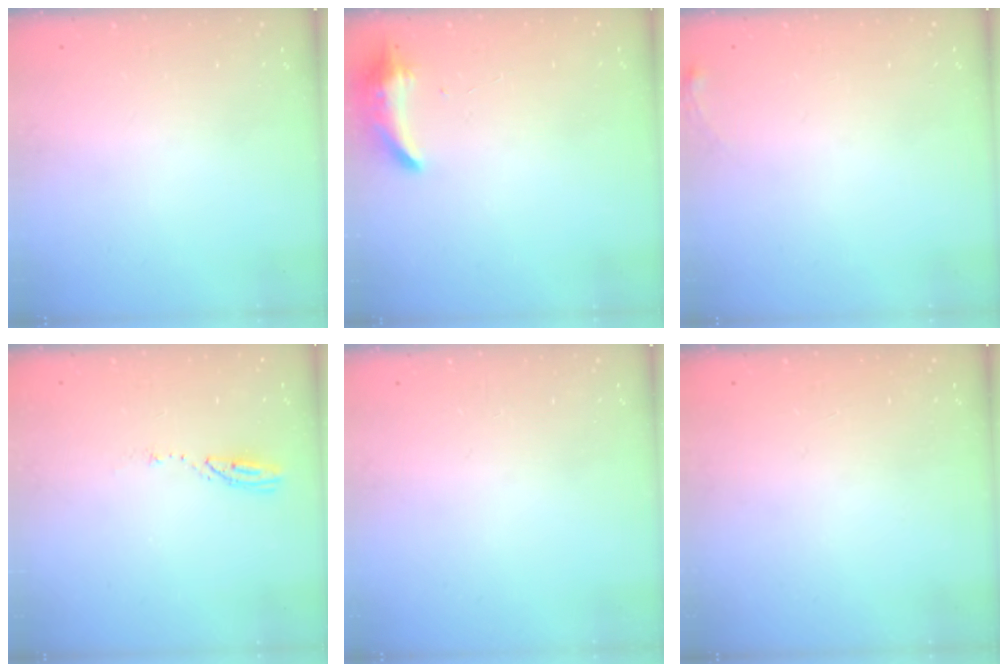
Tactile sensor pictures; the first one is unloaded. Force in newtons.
{"total": 7.7, "press": 7.6, "slide": 0.7}
{"total": 4.9, "press": 4.5, "slide": 1.7}
{"total": 5.1, "press": 5.1, "slide": 0.5}
{"total": 0.0}
{"total": 0.0}